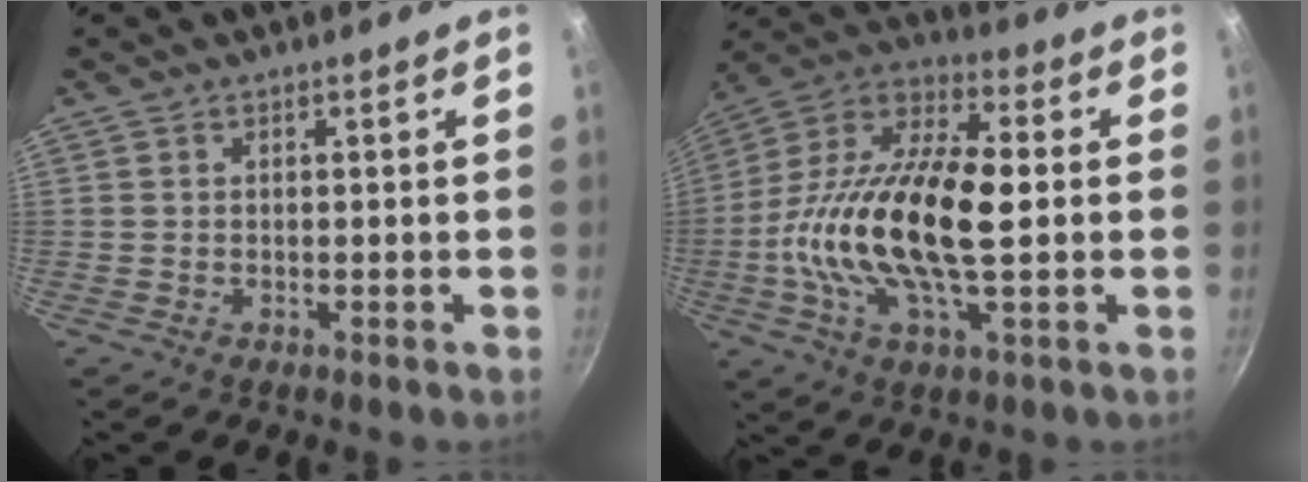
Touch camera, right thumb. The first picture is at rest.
{"total": 22.2, "force": [-0.9, 9.4, 20.1], "torque": [-0.383, 0.029, -0.036]}